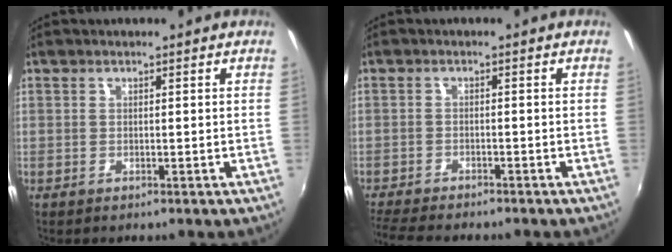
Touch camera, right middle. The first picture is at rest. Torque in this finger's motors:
{"motor_torque": [1.08, -1.06, 0.08, 0.08]}